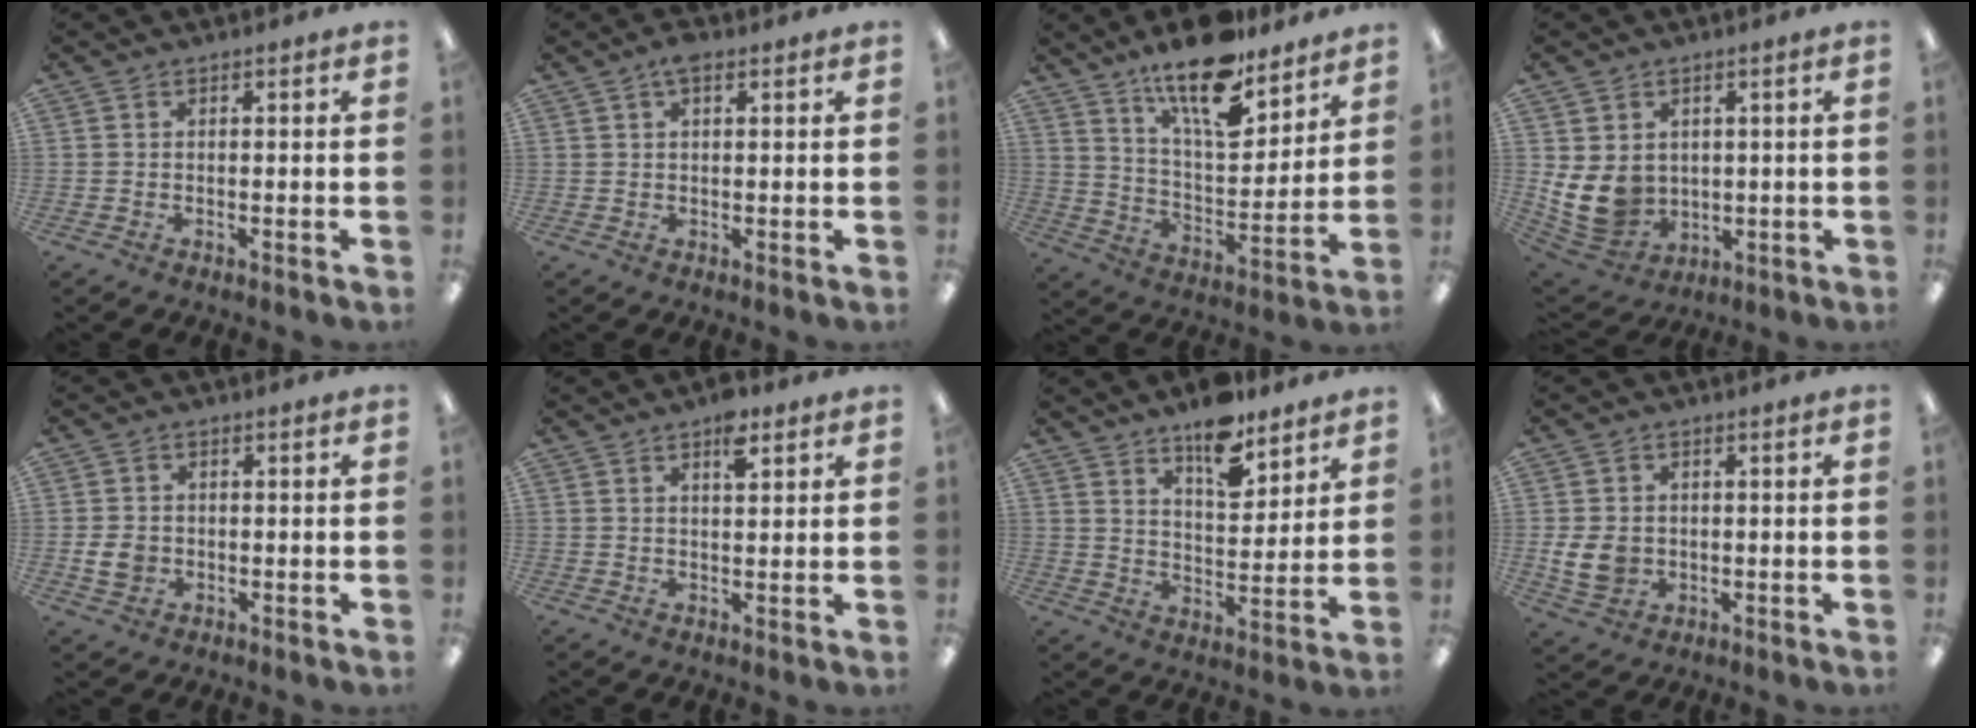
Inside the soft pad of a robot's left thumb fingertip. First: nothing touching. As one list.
[{"total": 3.3, "force": [1.7, 1.3, 2.4], "torque": [-0.036, -0.002, 0.026]}, {"total": 16.7, "force": [12.9, 5.5, 9.2], "torque": [-0.159, -0.080, 0.219]}, {"total": 9.9, "force": [1.0, 8.3, 5.4], "torque": [-0.128, -0.013, 0.026]}, {"total": 4.2, "force": [-0.6, 3.4, 2.3], "torque": [-0.039, 0.001, -0.011]}, {"total": 5.3, "force": [3.5, 2.0, 3.5], "torque": [-0.045, -0.013, 0.055]}, {"total": 11.4, "force": [9.0, 4.4, 5.4], "torque": [-0.068, -0.060, 0.157]}, {"total": 6.8, "force": [-0.6, 5.5, 4.0], "torque": [-0.074, 0.003, -0.009]}]